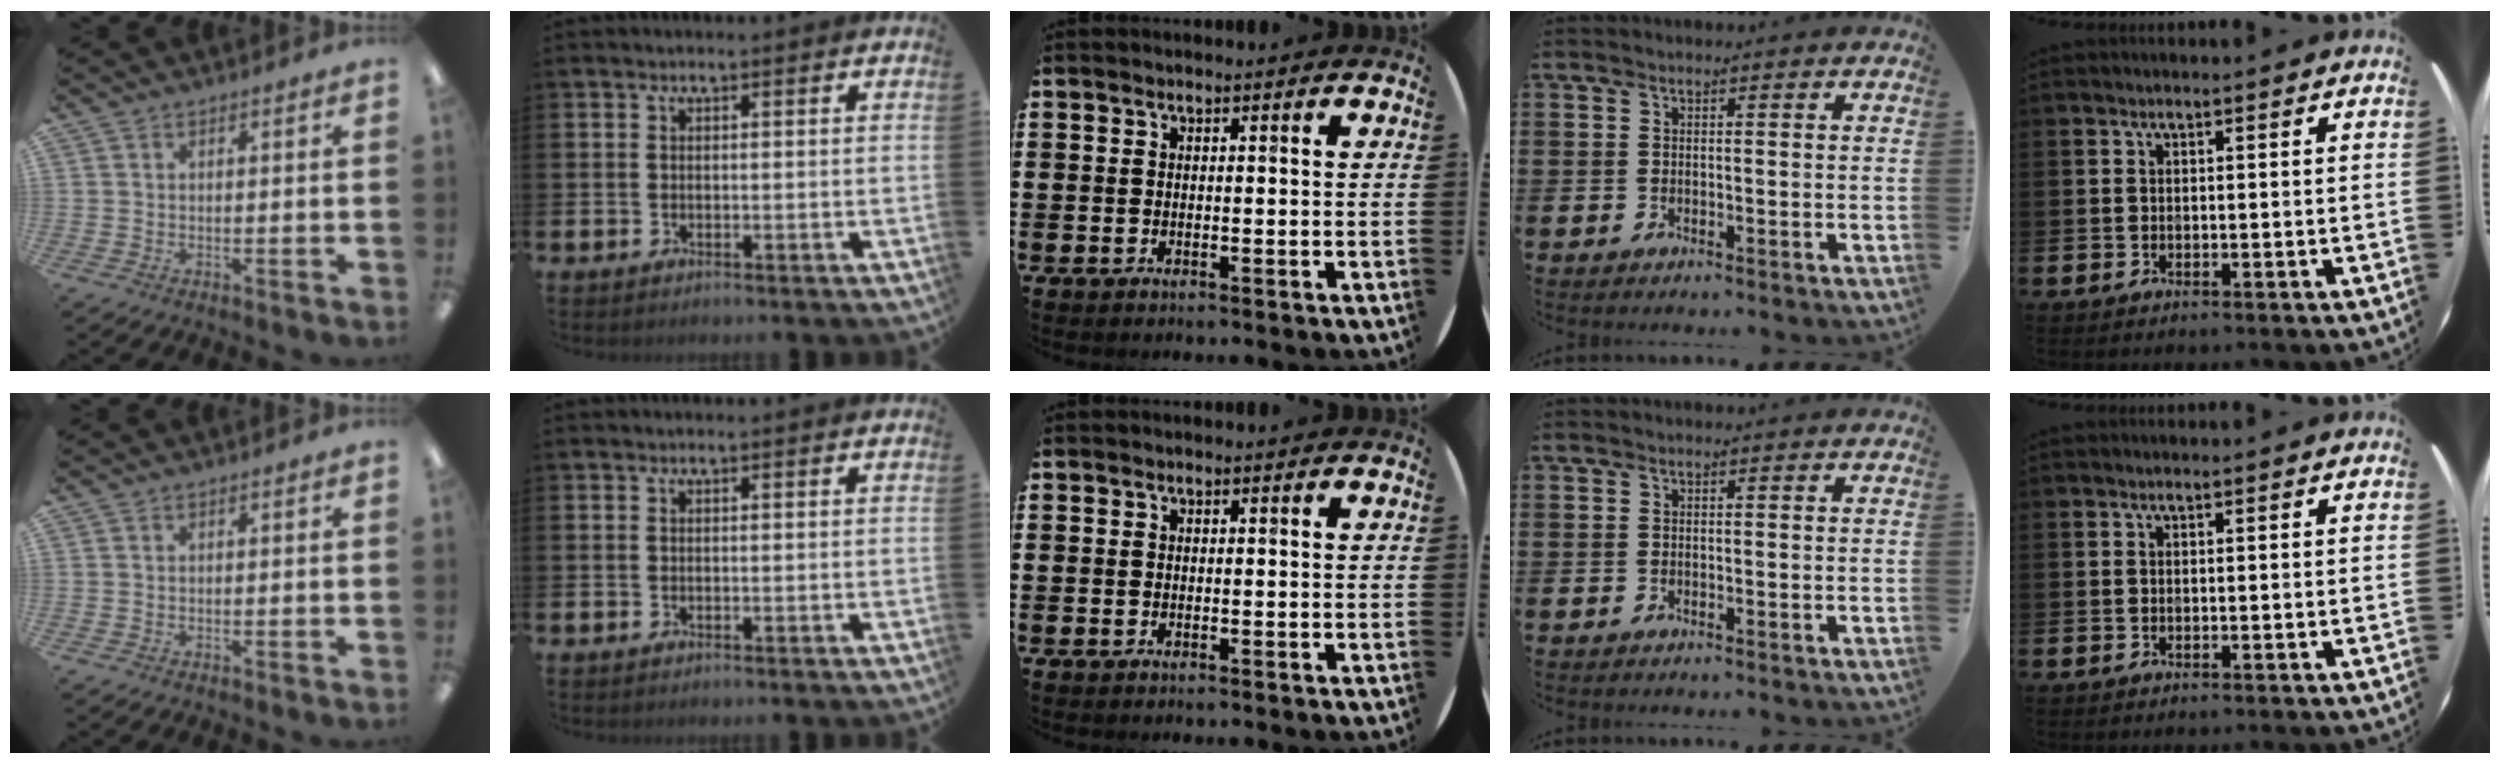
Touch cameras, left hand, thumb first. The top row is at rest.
{}